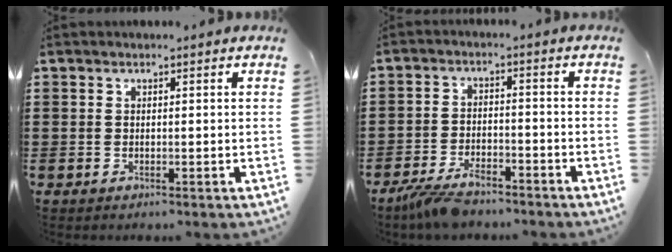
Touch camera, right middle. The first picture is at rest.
{"total": 4.9, "force": [-4.3, 1.4, 2.0], "torque": [-0.053, 0.000, -0.087]}